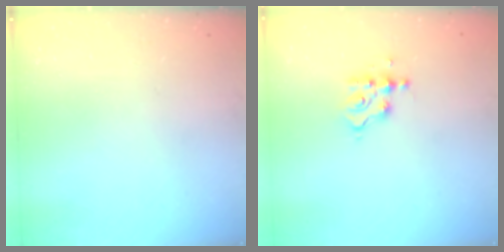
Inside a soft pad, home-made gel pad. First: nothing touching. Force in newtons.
{"total": 4.8, "press": 4.7, "slide": 0.4}